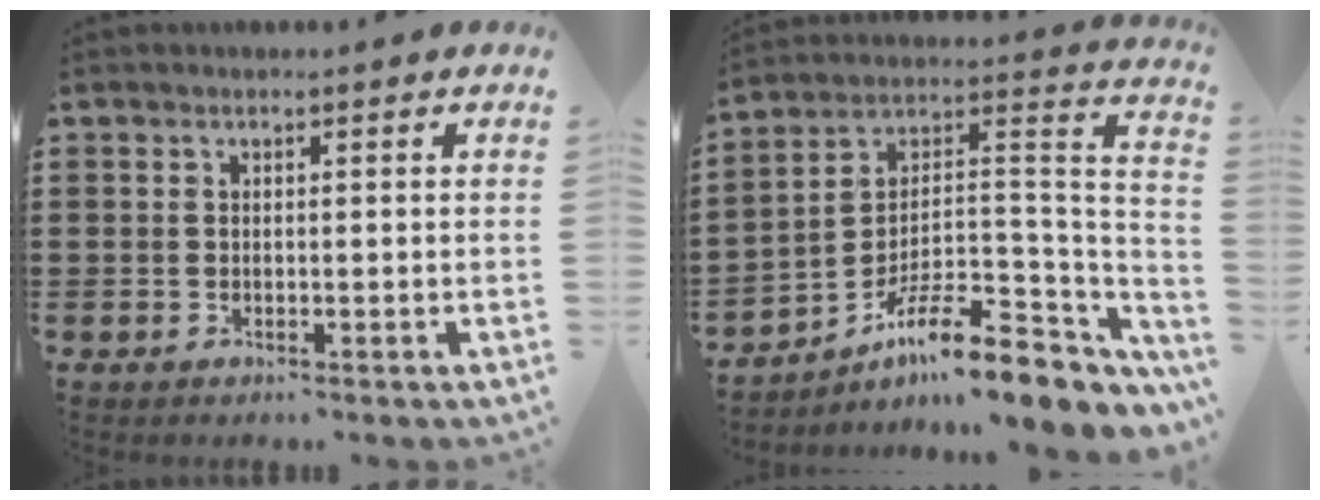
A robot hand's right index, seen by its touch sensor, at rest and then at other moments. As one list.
[{"total": 11.9, "force": [-8.6, 3.2, 7.6], "torque": [-0.126, 0.016, -0.159]}]